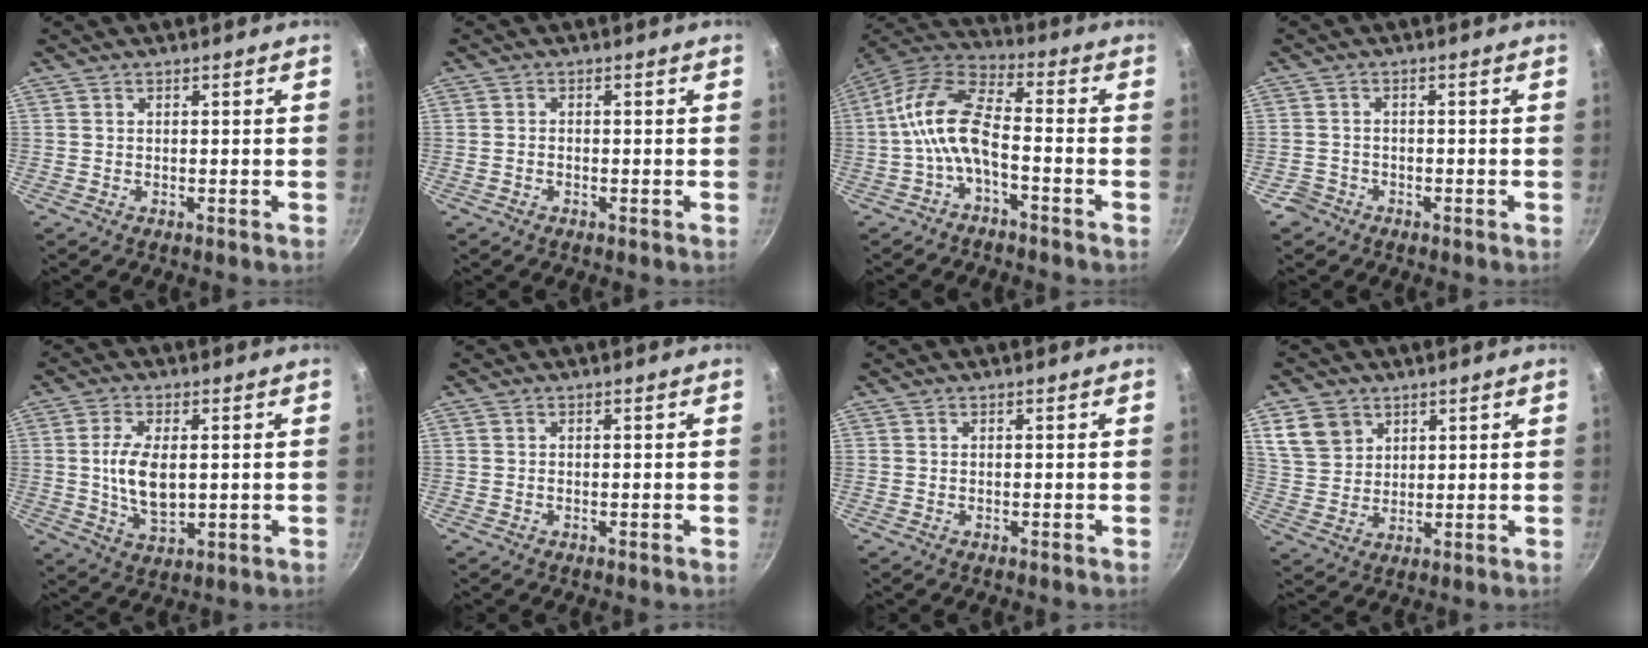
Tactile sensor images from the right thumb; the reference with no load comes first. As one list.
[{"total": 0.9, "force": [-0.6, 0.6, 0.5], "torque": [-0.010, 0.007, -0.012]}, {"total": 10.9, "force": [-3.6, 5.0, 9.0], "torque": [-0.184, 0.047, -0.081]}, {"total": 2.5, "force": [-1.7, 1.9, 0.1], "torque": [0.007, 0.026, -0.025]}, {"total": 9.0, "force": [0.5, 4.5, 7.8], "torque": [-0.149, -0.005, 0.015]}, {"total": 0.0}, {"total": 0.0}, {"total": 7.7, "force": [3.8, 6.0, 3.1], "torque": [-0.036, -0.006, 0.084]}]